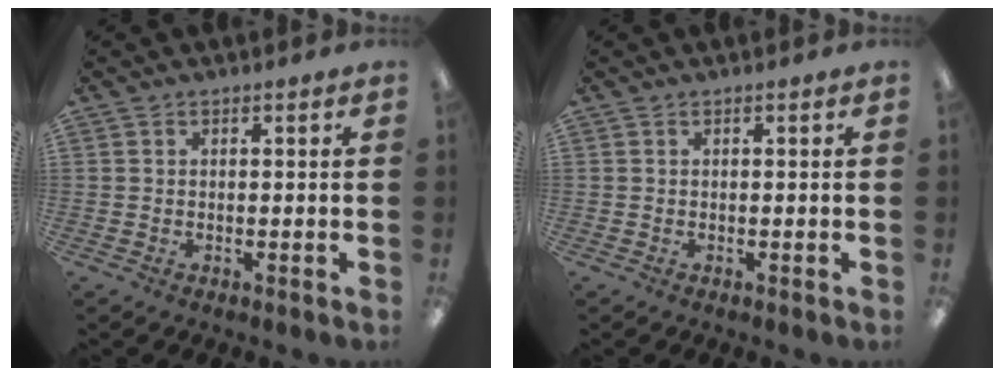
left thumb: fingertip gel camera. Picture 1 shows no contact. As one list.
[{"total": 0.0}]